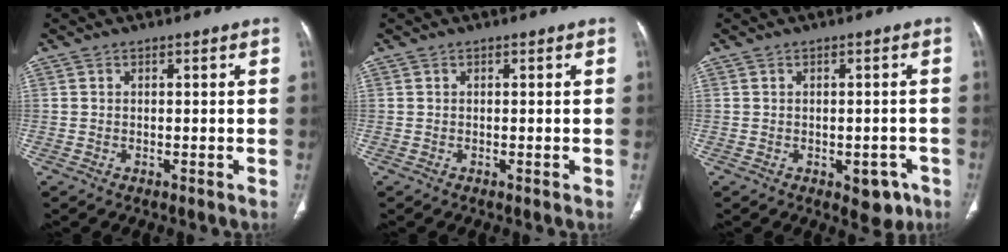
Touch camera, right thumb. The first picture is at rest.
{"total": 0.0}
{"total": 4.6, "force": [-2.1, 2.7, 3.0], "torque": [-0.010, 0.011, -0.019]}